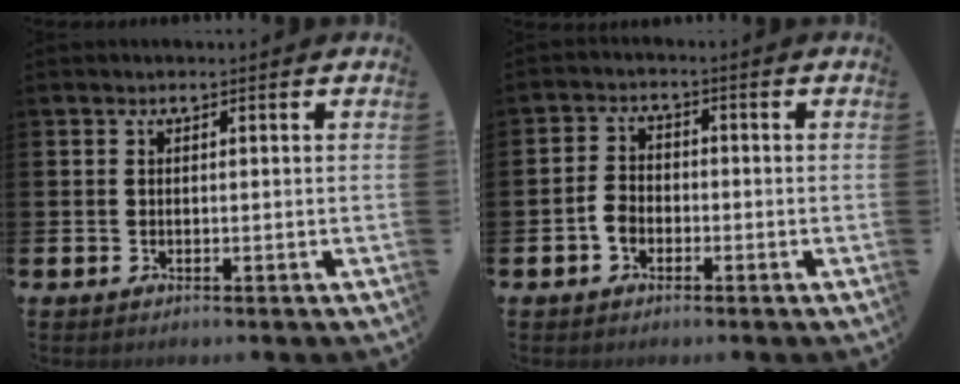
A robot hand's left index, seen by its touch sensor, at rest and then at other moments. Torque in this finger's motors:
{"motor_torque": [0.85, 0.77, 0.11, 0.05]}